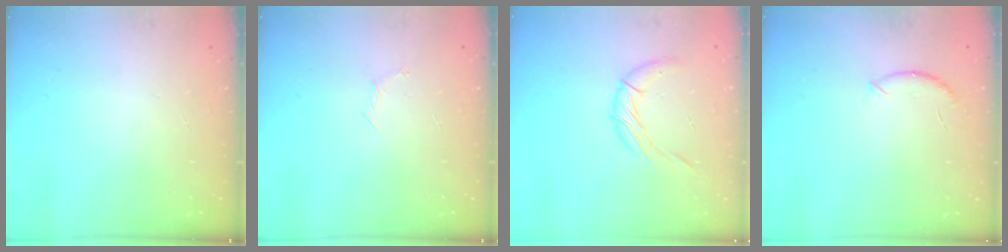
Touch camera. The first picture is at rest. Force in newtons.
{"total": 4.1, "press": 3.9, "slide": 1.2}
{"total": 9.5, "press": 9.5, "slide": 0.7}
{"total": 6.5, "press": 6.5, "slide": 1.0}